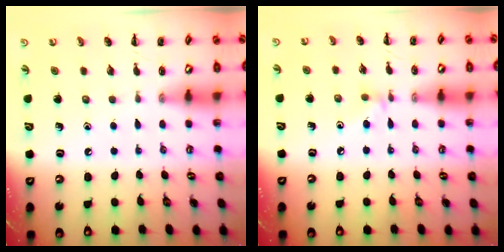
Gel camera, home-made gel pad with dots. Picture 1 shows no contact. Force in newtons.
{"total": 3.8, "press": 3.6, "slide": 1.2}